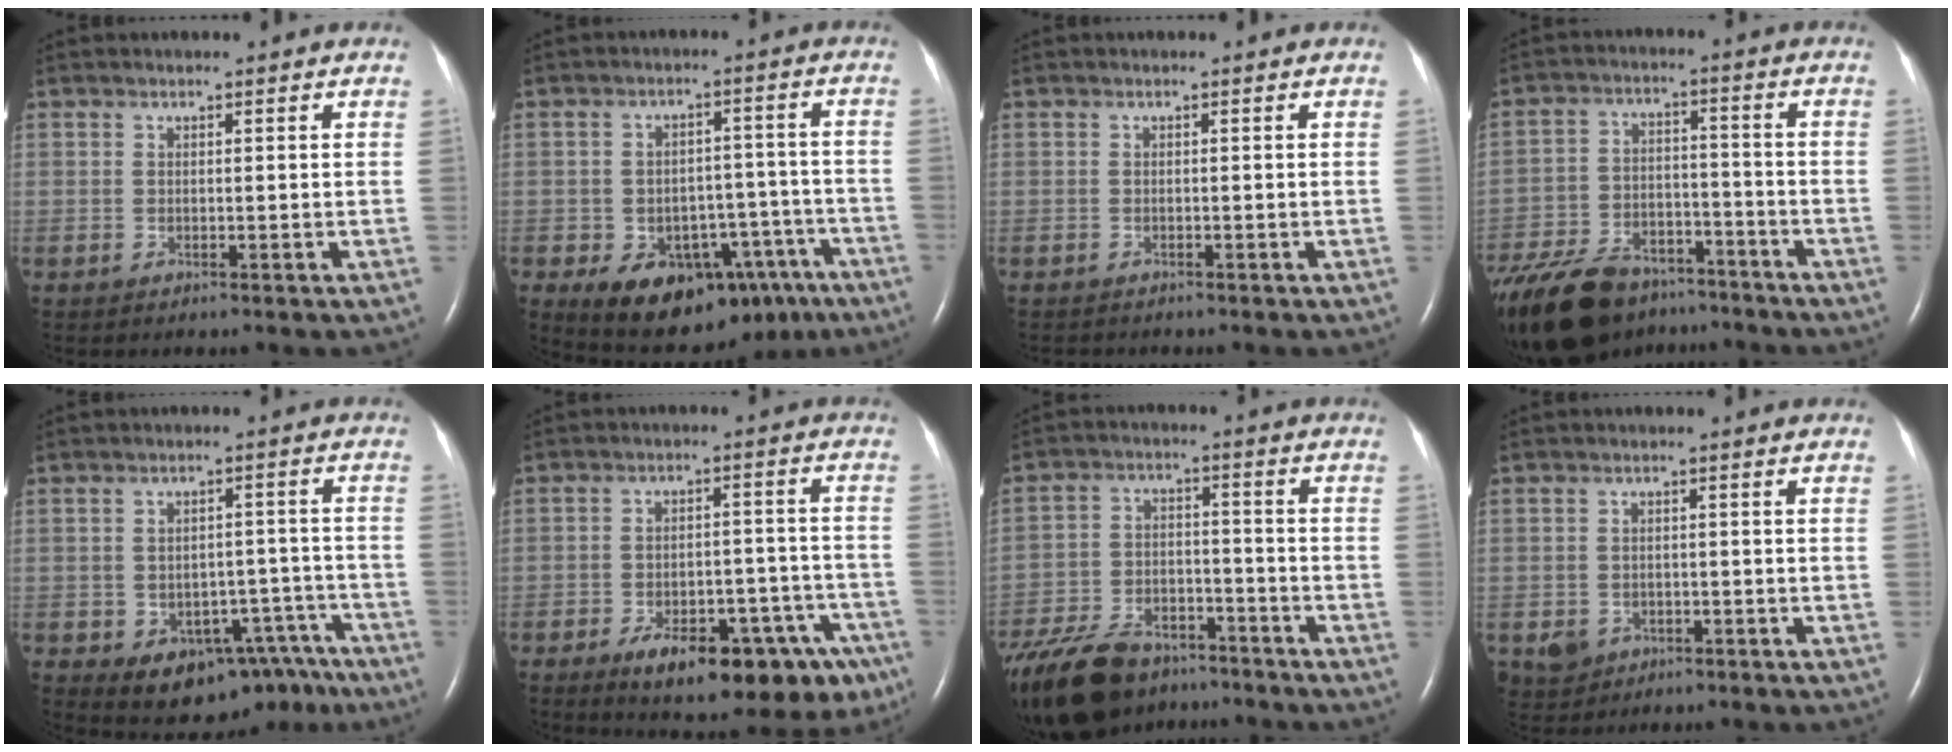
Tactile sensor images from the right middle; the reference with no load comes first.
{"total": 15.8, "force": [-9.1, 9.0, 9.2], "torque": [-0.121, 0.027, -0.119]}
{"total": 0.9, "force": [-0.9, 0.2, 0.1], "torque": [-0.007, -0.003, -0.014]}
{"total": 20.4, "force": [-15.7, 9.4, 9.0], "torque": [-0.230, -0.020, -0.250]}
{"total": 11.6, "force": [-7.3, 7.1, 5.6], "torque": [-0.046, 0.036, -0.090]}
{"total": 17.7, "force": [-11.1, 6.7, 12.1], "torque": [-0.095, 0.032, -0.148]}
{"total": 19.2, "force": [-14.8, 8.8, 8.6], "torque": [-0.226, -0.020, -0.239]}
{"total": 3.5, "force": [-1.6, 3.1, 0.8], "torque": [-0.017, 0.003, -0.017]}